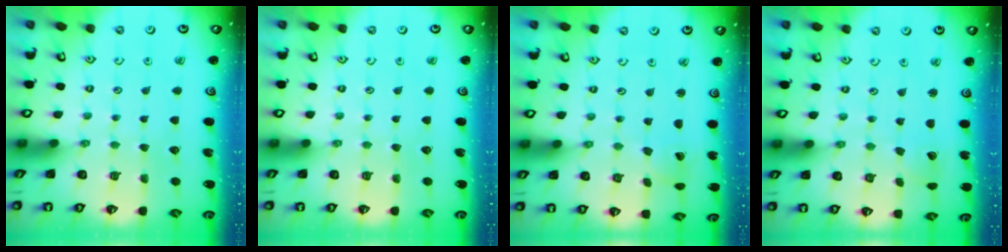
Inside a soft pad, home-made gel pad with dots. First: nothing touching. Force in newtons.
{"total": 0.0}
{"total": 2.3, "press": 2.3, "slide": 0.2}
{"total": 2.5, "press": 2.5, "slide": 0.2}